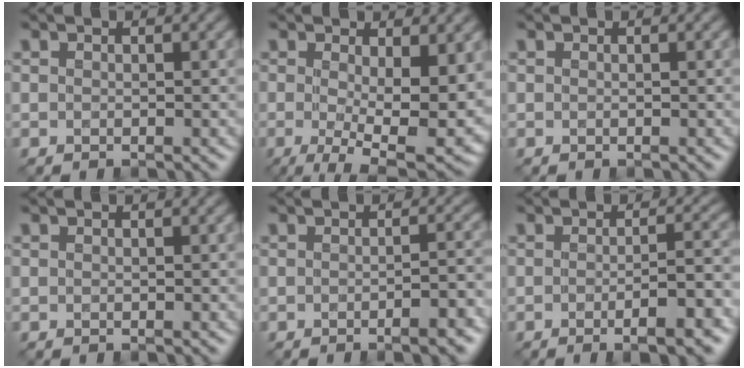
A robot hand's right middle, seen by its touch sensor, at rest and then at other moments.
{"total": 10.0, "force": [-0.7, 3.6, 9.3], "torque": [-0.151, -0.021, -0.005]}
{"total": 0.0}
{"total": 0.0}
{"total": 3.4, "force": [-1.8, 0.8, 2.8], "torque": [-0.030, 0.004, -0.029]}
{"total": 5.7, "force": [-2.2, 1.5, 5.1], "torque": [-0.059, 0.002, -0.030]}